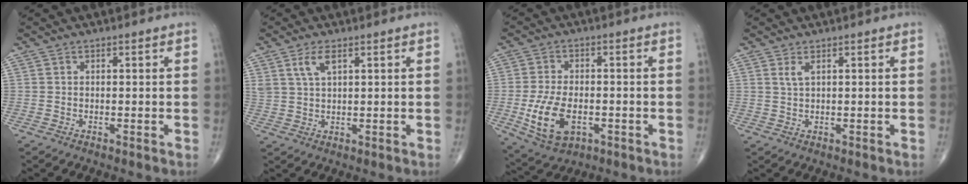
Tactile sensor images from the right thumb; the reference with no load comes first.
{"total": 4.1, "force": [2.2, 1.6, 3.0], "torque": [-0.061, -0.006, 0.048]}
{"total": 10.5, "force": [-2.7, 6.0, 8.1], "torque": [-0.156, 0.001, -0.037]}
{"total": 1.6, "force": [0.9, 0.5, 1.3], "torque": [-0.030, 0.000, 0.022]}